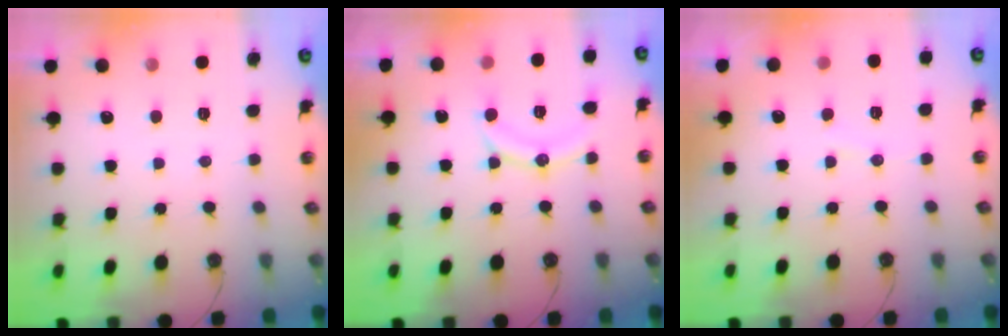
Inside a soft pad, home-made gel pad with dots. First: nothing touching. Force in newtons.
{"total": 10.6, "press": 10.6, "slide": 0.3}
{"total": 4.7, "press": 4.5, "slide": 1.4}